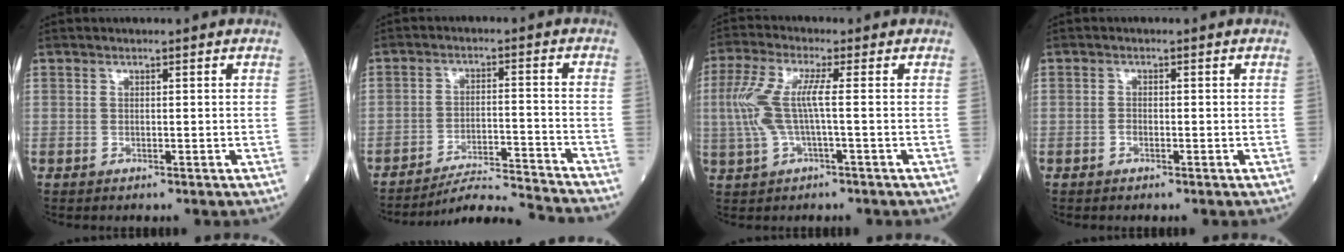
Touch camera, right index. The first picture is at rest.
{"total": 11.5, "force": [-11.1, -2.5, 1.4], "torque": [-0.018, -0.007, -0.180]}
{"total": 7.2, "force": [0.1, 1.3, 7.0], "torque": [-0.171, 0.017, -0.002]}
{"total": 0.9, "force": [-0.4, 0.5, 0.6], "torque": [-0.011, 0.003, -0.006]}